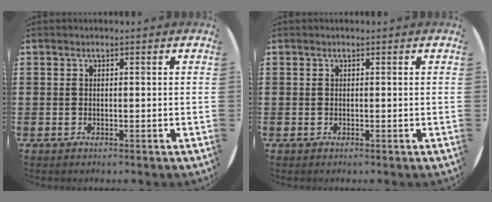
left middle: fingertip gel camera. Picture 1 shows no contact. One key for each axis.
{"total": 0.0}